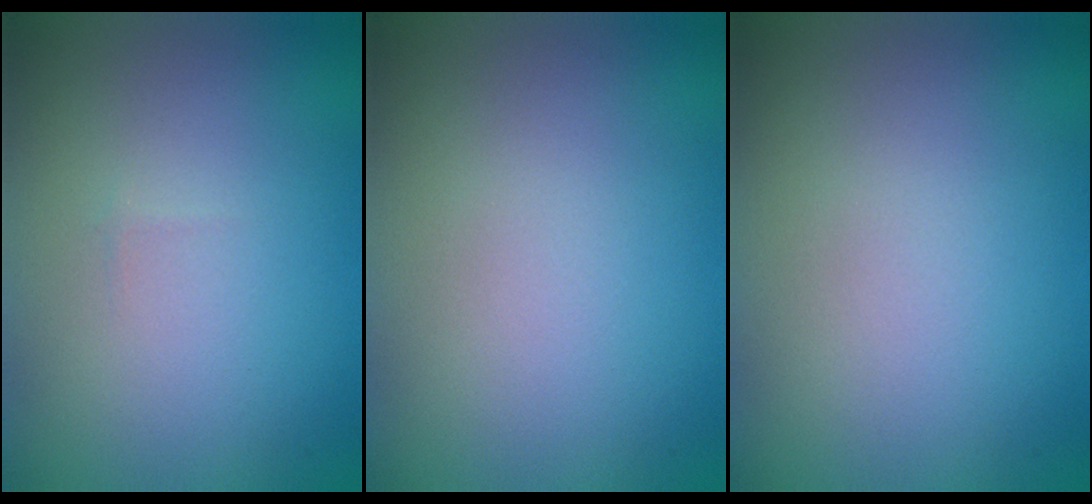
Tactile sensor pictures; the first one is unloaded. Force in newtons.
{"total": 0.0}
{"total": 0.0}